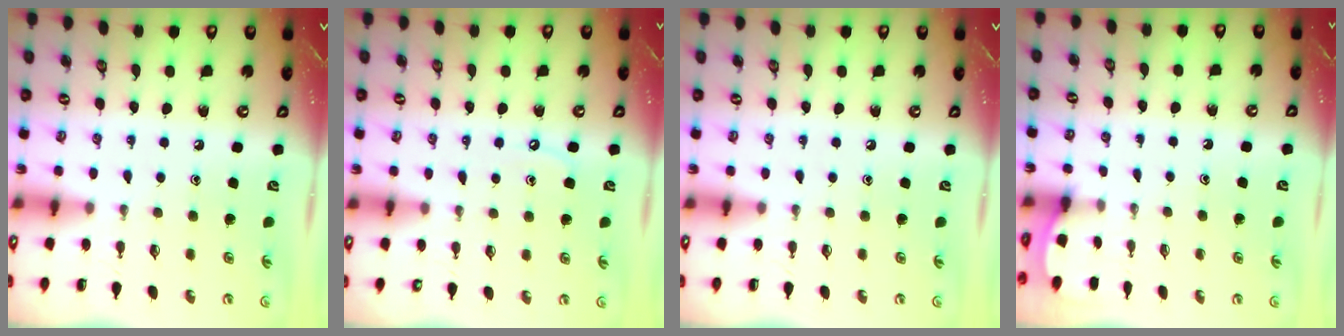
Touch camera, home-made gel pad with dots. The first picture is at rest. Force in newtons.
{"total": 4.6, "press": 4.6, "slide": 0.6}
{"total": 0.0}
{"total": 1.9, "press": 1.9, "slide": 0.2}